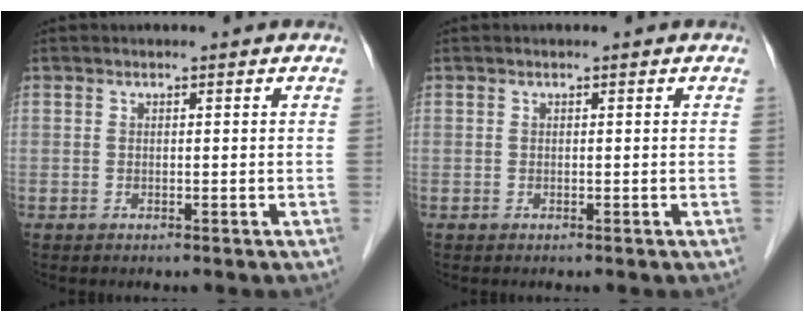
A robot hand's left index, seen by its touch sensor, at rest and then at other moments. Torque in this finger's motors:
{"motor_torque": [0.00, 0.00, 0.01, 0.00]}